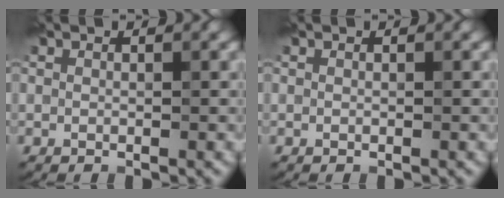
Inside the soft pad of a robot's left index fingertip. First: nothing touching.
{"total": 0.0}